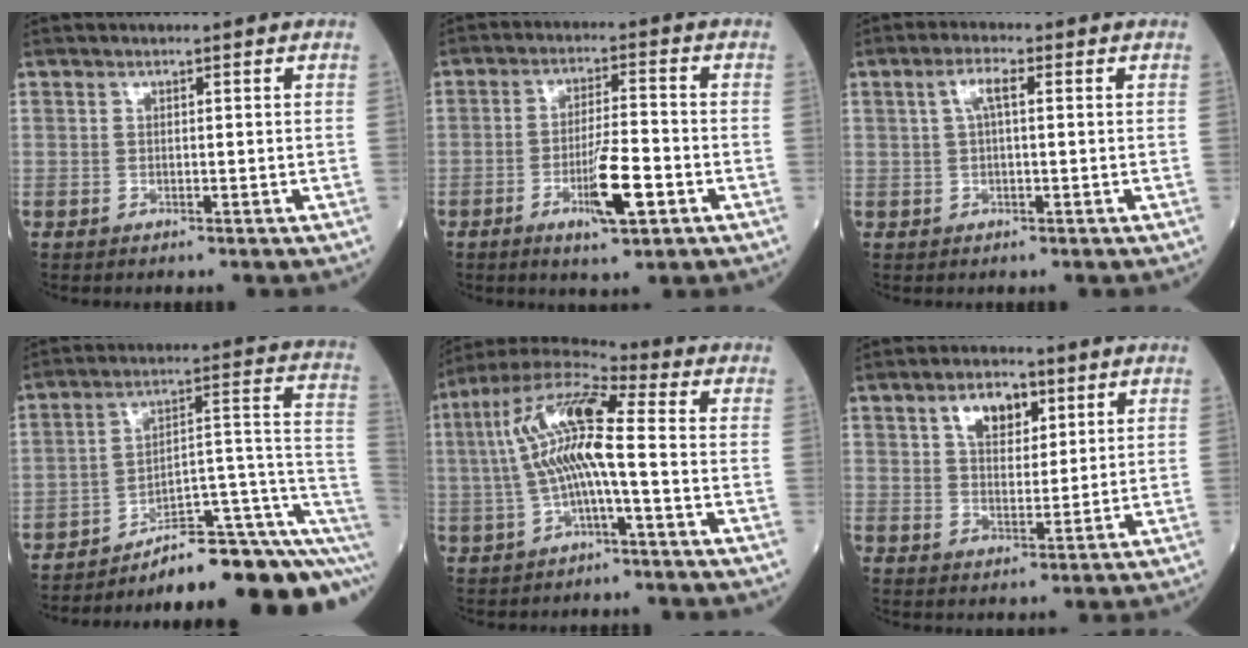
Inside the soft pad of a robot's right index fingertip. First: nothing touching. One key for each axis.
{"total": 7.8, "fx": -3.1, "fy": 1.0, "fz": 7.1, "tx": -0.126, "ty": -0.007, "tz": -0.052}
{"total": 3.1, "fx": 0.8, "fy": 0.7, "fz": 3.0, "tx": -0.063, "ty": 0.014, "tz": 0.016}
{"total": 18.5, "fx": -13.5, "fy": 2.9, "fz": 12.3, "tx": -0.088, "ty": 0.067, "tz": -0.189}
{"total": 12.5, "fx": 0.1, "fy": 1.7, "fz": 12.4, "tx": -0.251, "ty": 0.030, "tz": -0.006}
{"total": 6.2, "fx": 3.2, "fy": 3.3, "fz": 4.2, "tx": -0.073, "ty": 0.009, "tz": 0.055}